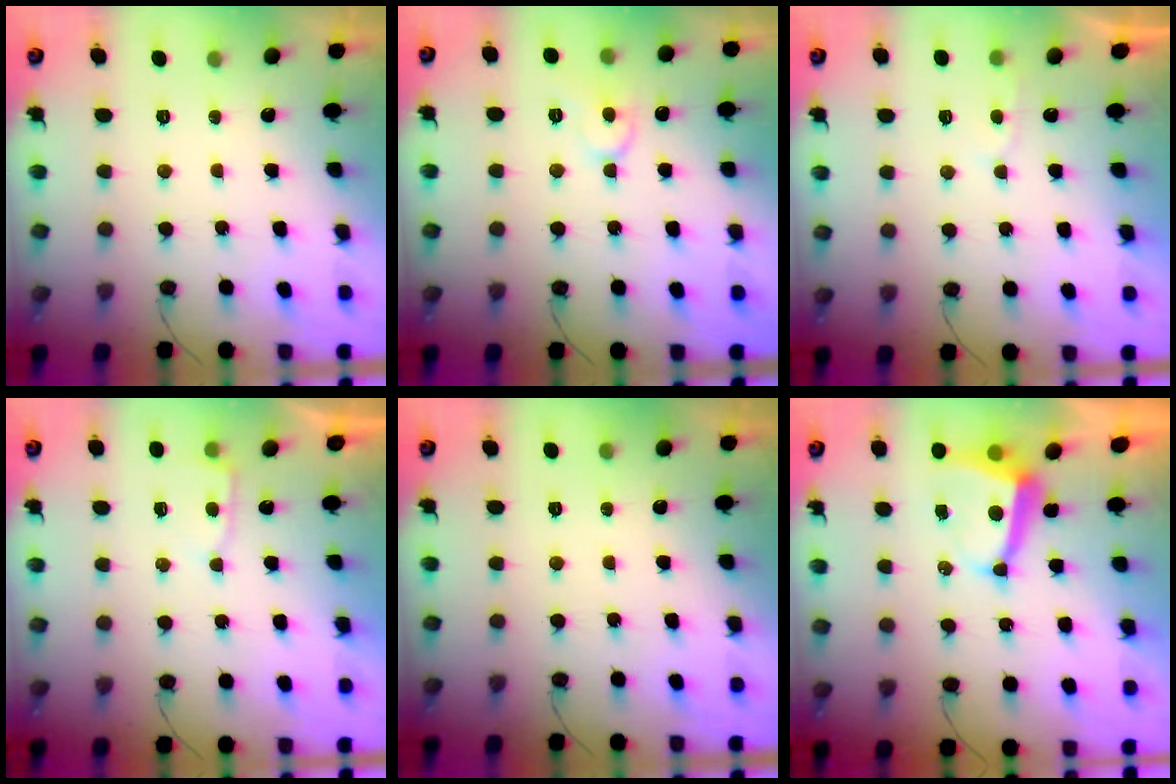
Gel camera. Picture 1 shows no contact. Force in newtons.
{"total": 7.5, "press": 7.5, "slide": 0.7}
{"total": 2.5, "press": 2.5, "slide": 0.3}
{"total": 3.4, "press": 3.4, "slide": 0.2}
{"total": 0.0}
{"total": 6.4, "press": 6.3, "slide": 0.9}